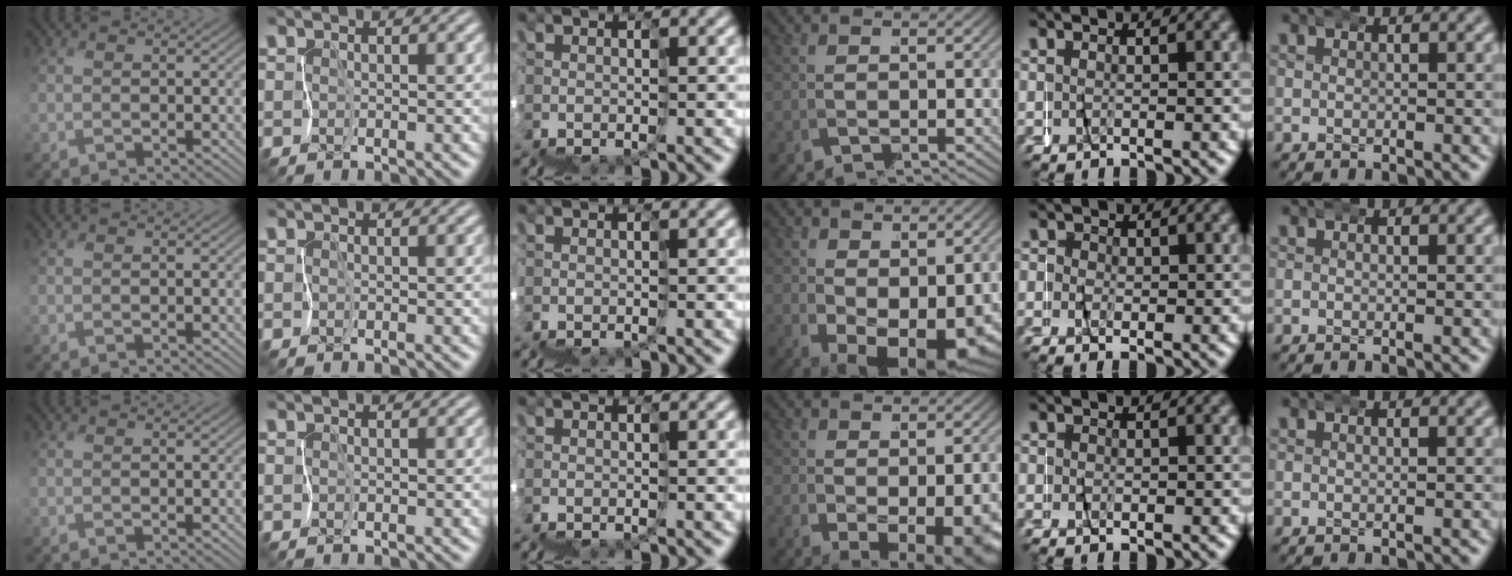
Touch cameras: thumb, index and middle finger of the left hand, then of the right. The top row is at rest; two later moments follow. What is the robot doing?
{"motion": "wrap", "object": "netting"}